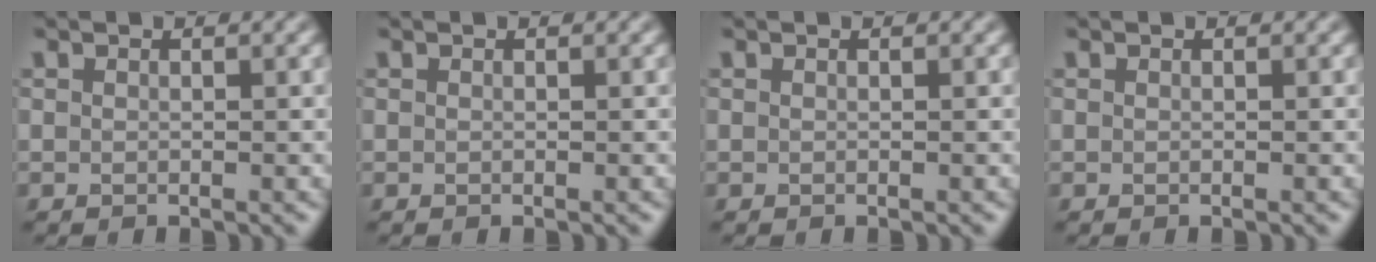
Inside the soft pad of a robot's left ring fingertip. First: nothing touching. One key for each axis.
{"total": 0.0}
{"total": 0.0}
{"total": 0.0}